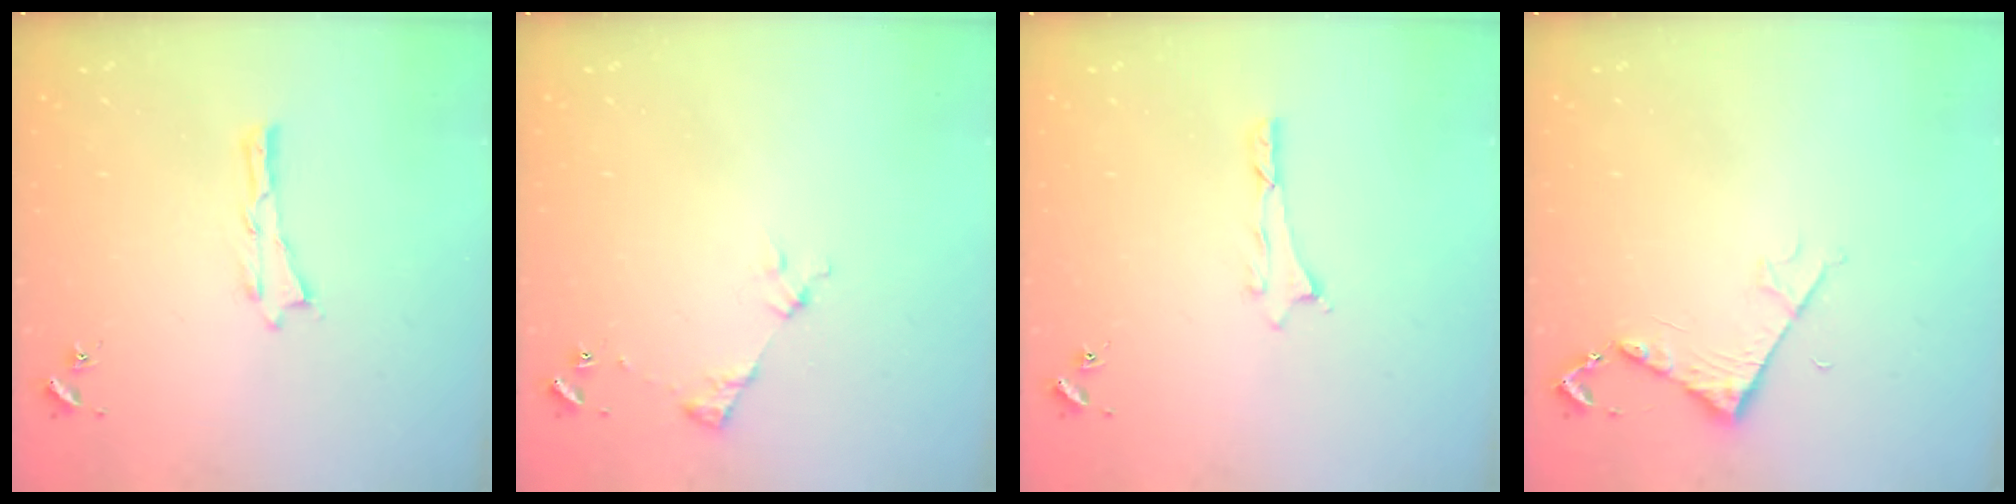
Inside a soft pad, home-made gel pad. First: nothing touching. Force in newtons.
{"total": 2.9, "press": 2.9, "slide": 0.4}
{"total": 0.6, "press": 0.5, "slide": 0.2}
{"total": 4.4, "press": 4.4, "slide": 0.5}